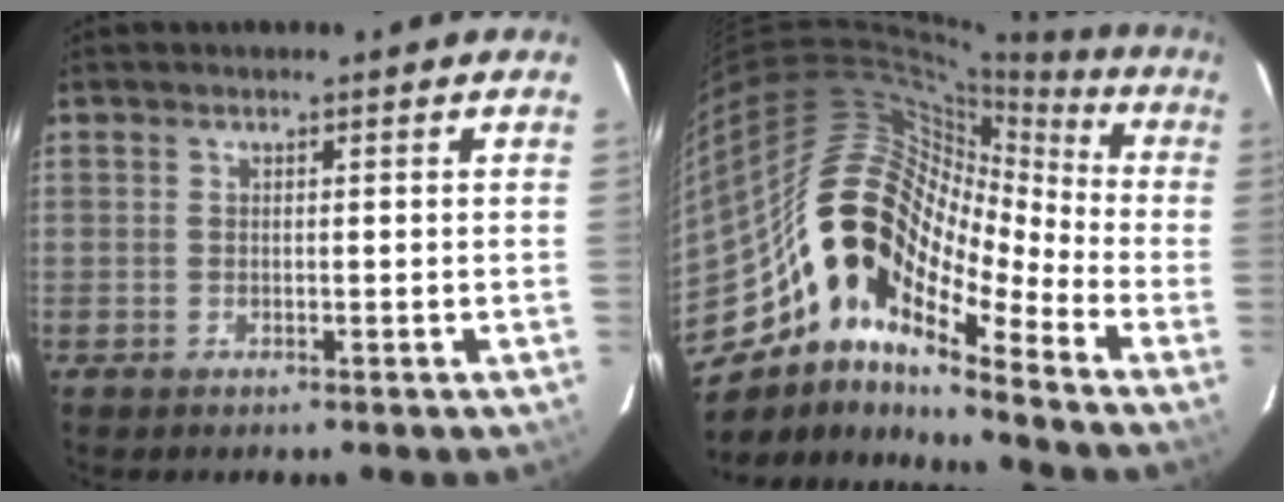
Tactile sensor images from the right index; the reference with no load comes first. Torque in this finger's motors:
{"motor_torque": [0.61, -0.44, 0.46, 0.02]}